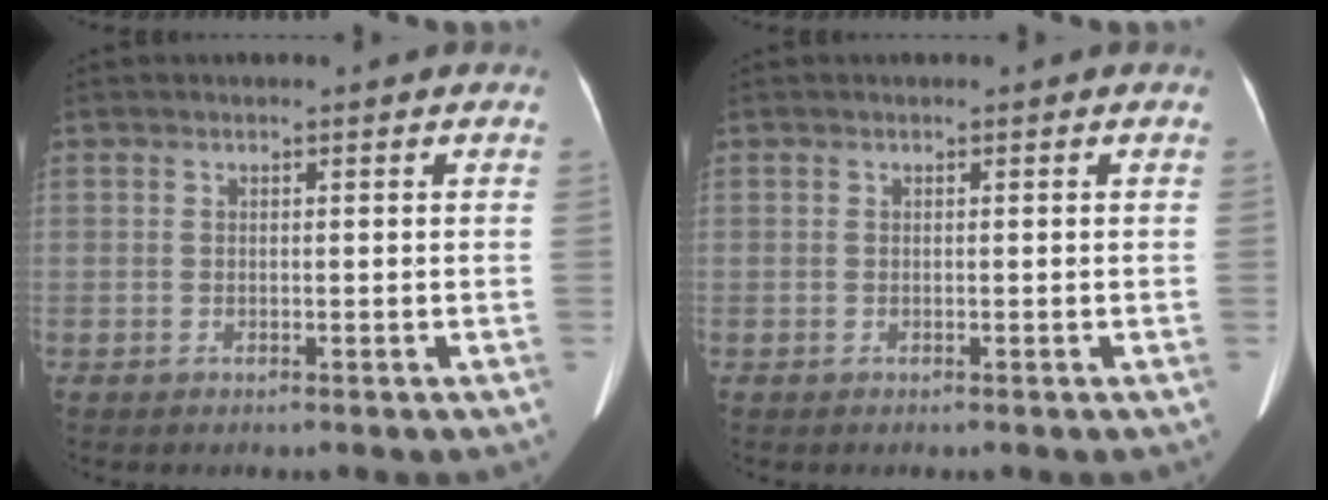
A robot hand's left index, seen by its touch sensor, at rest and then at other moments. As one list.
[{"total": 0.0}]